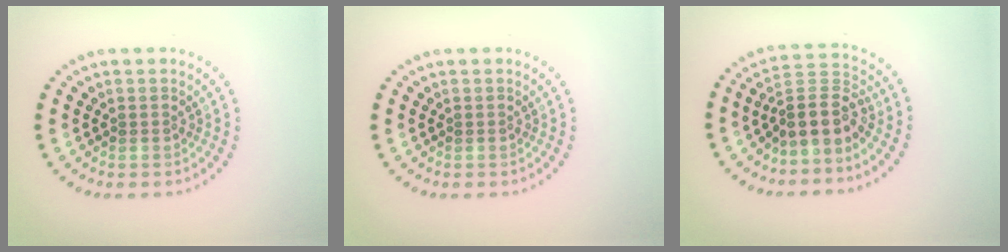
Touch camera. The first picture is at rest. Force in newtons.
{"total": 0.0}
{"total": 3.9, "press": 3.0, "slide": 2.4}